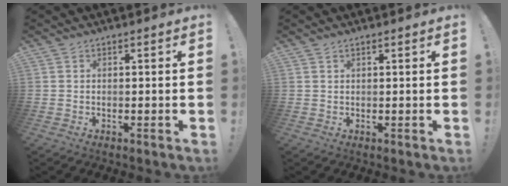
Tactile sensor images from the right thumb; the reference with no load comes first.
{"total": 0.5, "force": [0.4, 0.2, 0.3], "torque": [-0.003, -0.001, 0.007]}